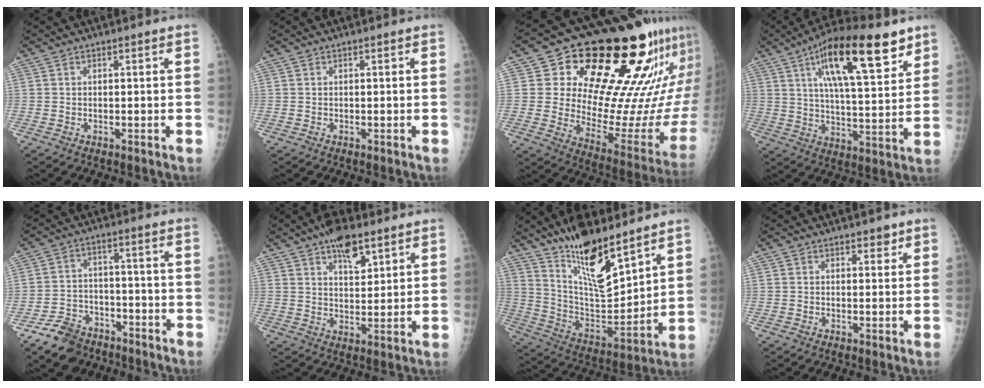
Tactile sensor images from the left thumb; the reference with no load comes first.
{"total": 0.0}
{"total": 28.8, "force": [16.2, 11.3, 21.0], "torque": [-0.266, -0.065, 0.243]}
{"total": 19.7, "force": [10.7, 6.2, 15.3], "torque": [-0.219, -0.030, 0.172]}
{"total": 9.8, "force": [-7.2, 6.0, 2.9], "torque": [-0.039, 0.046, -0.121]}
{"total": 8.8, "force": [5.5, 3.9, 5.6], "torque": [-0.068, -0.026, 0.088]}
{"total": 18.0, "force": [13.1, 5.2, 11.2], "torque": [-0.156, -0.090, 0.243]}
{"total": 2.2, "force": [1.6, 1.2, 0.9], "torque": [0.009, -0.009, 0.020]}